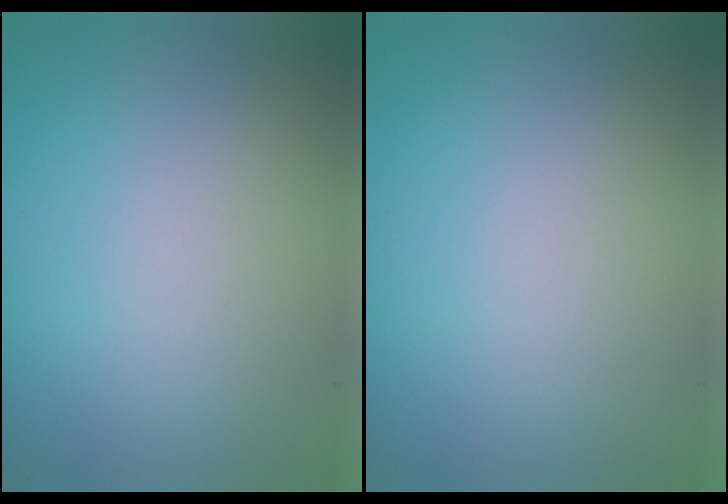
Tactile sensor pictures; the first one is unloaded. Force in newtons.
{"total": 0.0}